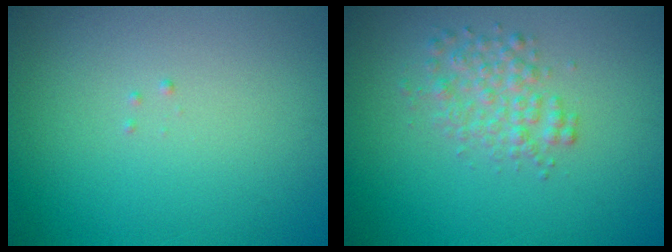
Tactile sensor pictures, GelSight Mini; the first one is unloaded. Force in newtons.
{"total": 2.5, "press": 2.5, "slide": 0.1}